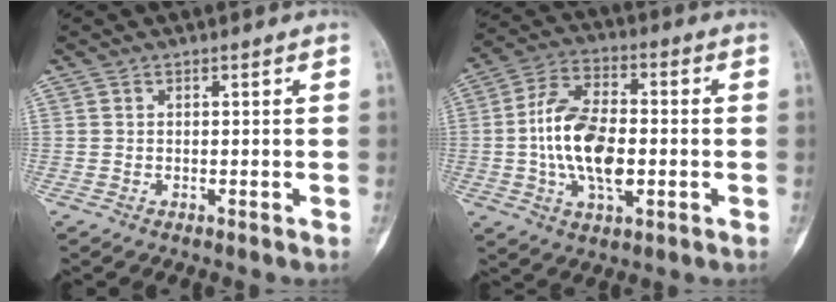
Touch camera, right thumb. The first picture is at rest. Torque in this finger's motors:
{"motor_torque": [0.18, 0.39, 0.29, -0.18, 0.07]}